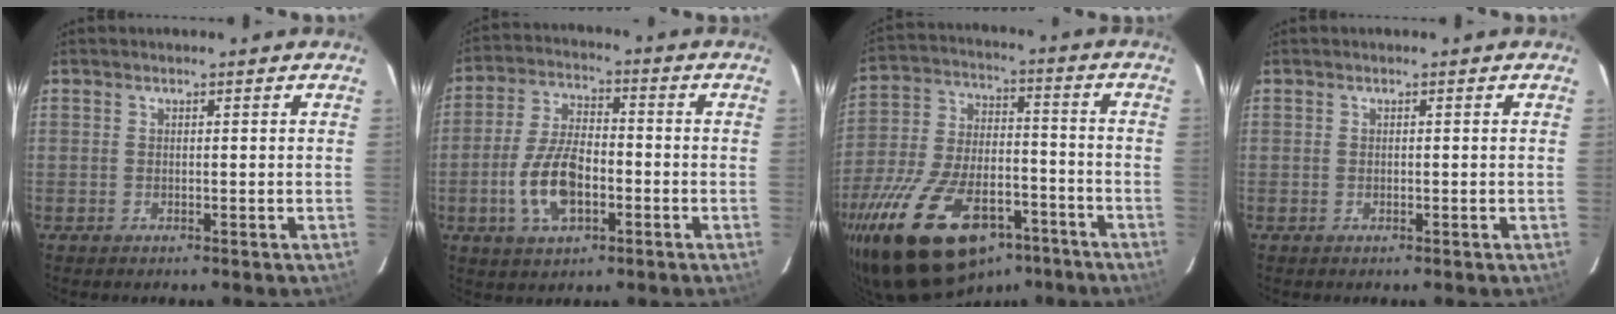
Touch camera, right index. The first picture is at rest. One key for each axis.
{"total": 11.0, "fx": -3.5, "fy": 5.4, "fz": 9.0, "tx": -0.187, "ty": 0.004, "tz": -0.059}
{"total": 28.3, "fx": -17.8, "fy": 13.7, "fz": 17.2, "tx": -0.344, "ty": -0.020, "tz": -0.277}
{"total": 0.0}